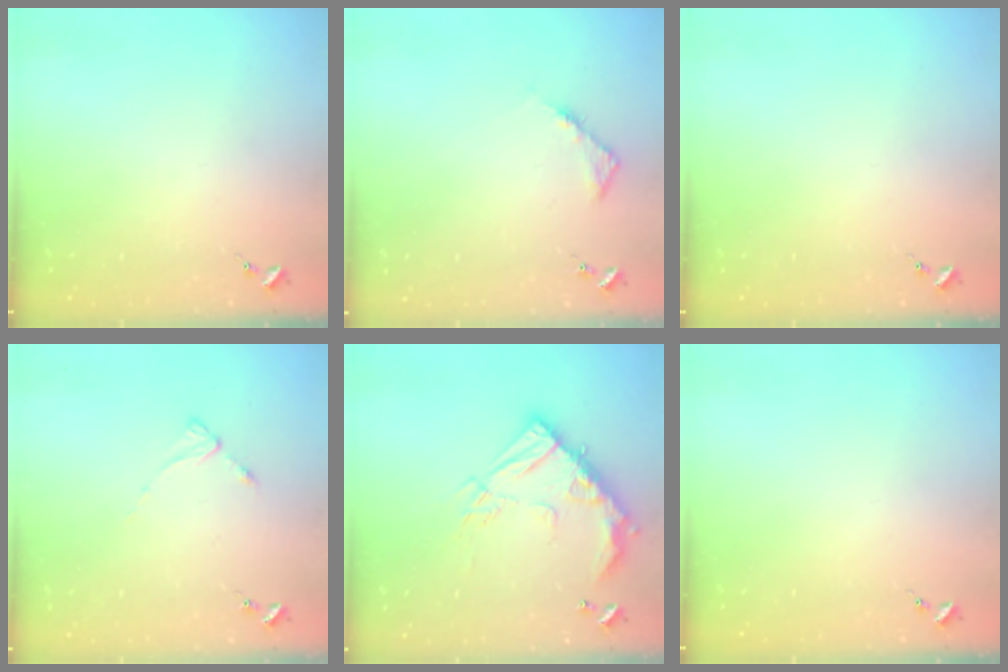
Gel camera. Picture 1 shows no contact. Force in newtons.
{"total": 4.1, "press": 4.0, "slide": 0.5}
{"total": 0.0}
{"total": 2.4, "press": 2.4, "slide": 0.3}
{"total": 19.4, "press": 19.2, "slide": 2.1}
{"total": 0.0}